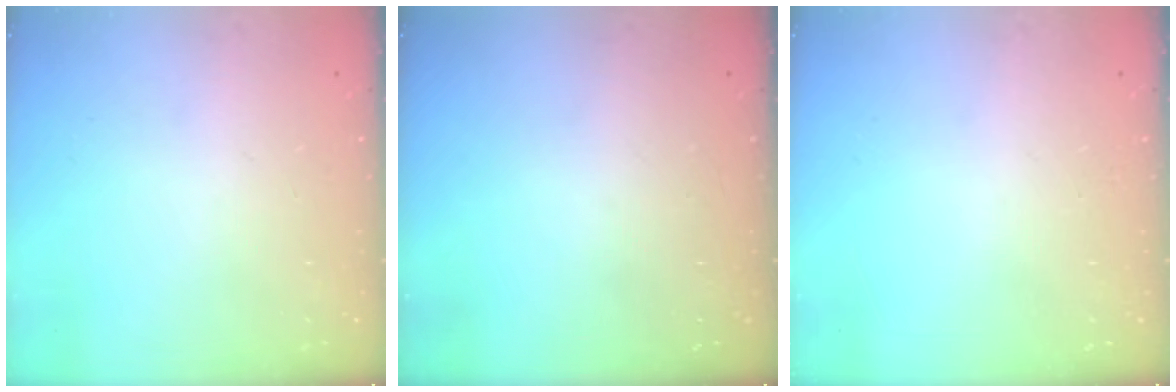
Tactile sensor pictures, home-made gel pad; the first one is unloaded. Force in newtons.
{"total": 0.0}
{"total": 0.0}